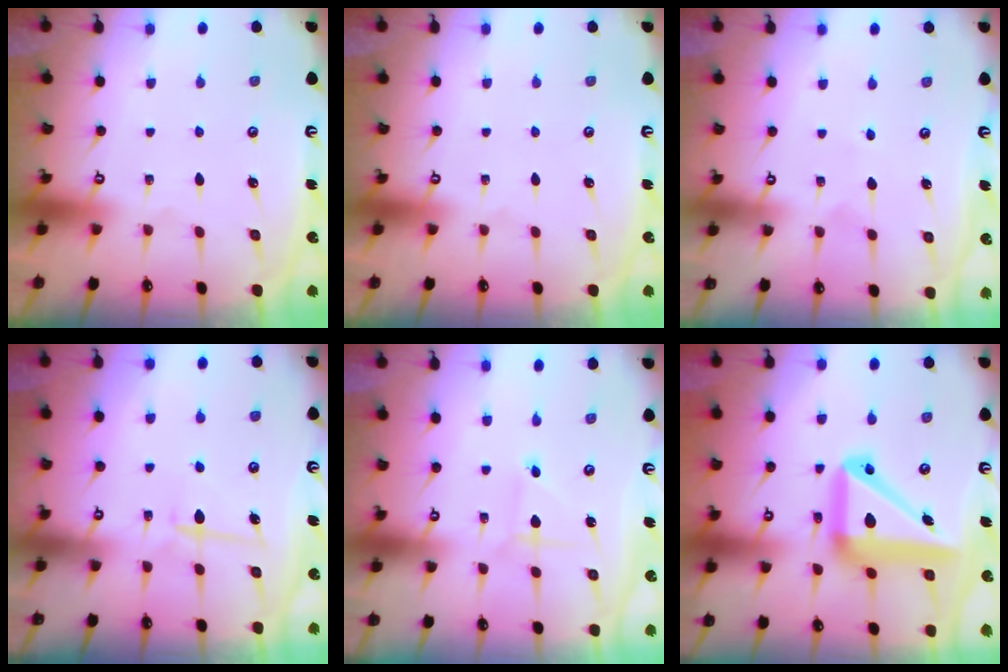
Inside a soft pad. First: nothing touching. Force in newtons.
{"total": 0.0}
{"total": 3.5, "press": 3.3, "slide": 1.1}
{"total": 5.9, "press": 5.8, "slide": 1.0}
{"total": 1.7, "press": 1.7, "slide": 0.2}
{"total": 18.6, "press": 18.4, "slide": 2.6}